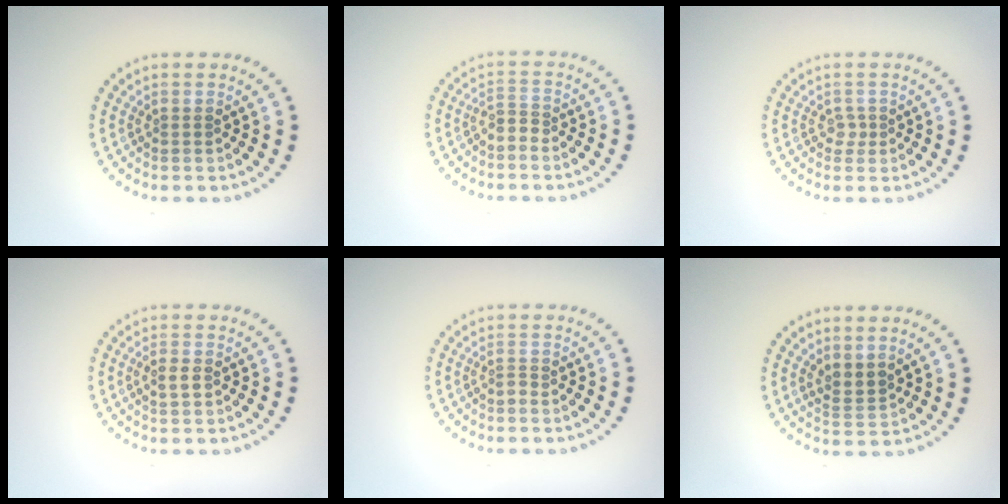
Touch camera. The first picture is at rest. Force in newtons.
{"total": 1.6, "press": 1.0, "slide": 1.2}
{"total": 1.0, "press": 0.7, "slide": 0.6}
{"total": 1.3, "press": 1.3, "slide": 0.1}
{"total": 0.7, "press": 0.5, "slide": 0.6}
{"total": 1.8, "press": 1.4, "slide": 1.1}